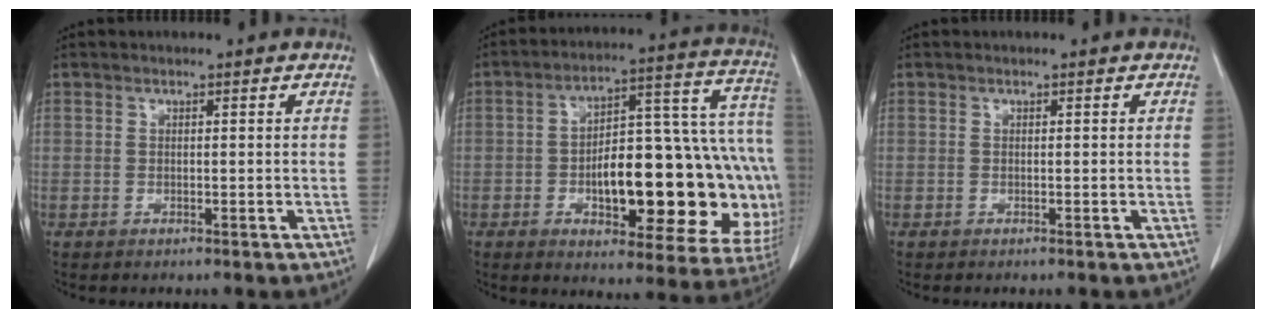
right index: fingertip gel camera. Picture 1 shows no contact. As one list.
[{"total": 26.3, "force": [-4.8, 8.5, 24.5], "torque": [-0.246, 0.041, -0.050]}, {"total": 0.0}]